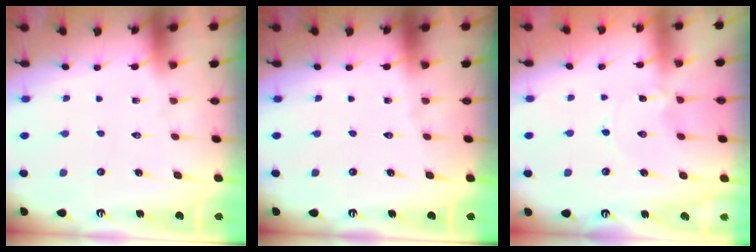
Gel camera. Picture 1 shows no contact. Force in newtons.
{"total": 0.0}
{"total": 0.5, "press": 0.5, "slide": 0.2}